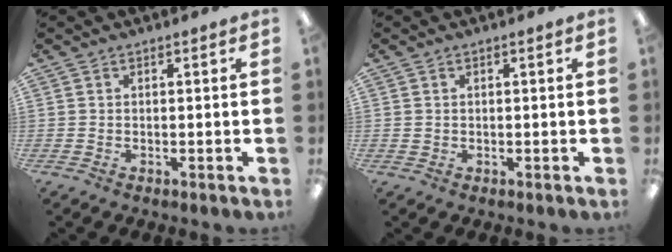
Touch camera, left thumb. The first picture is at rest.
{"total": 0.6, "force": [0.2, 0.5, 0.1], "torque": [-0.004, 0.005, 0.003]}